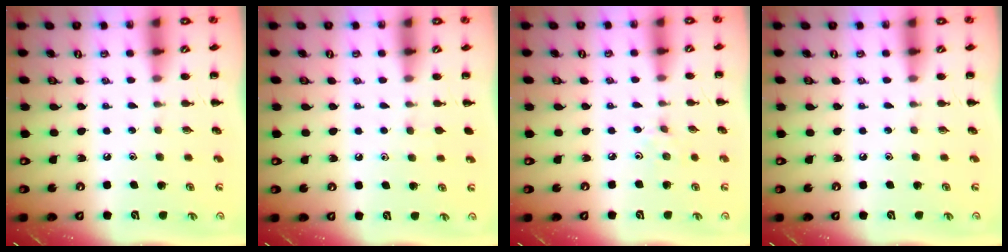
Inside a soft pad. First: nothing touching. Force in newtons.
{"total": 2.3, "press": 2.0, "slide": 1.1}
{"total": 2.5, "press": 2.3, "slide": 0.9}
{"total": 0.0}